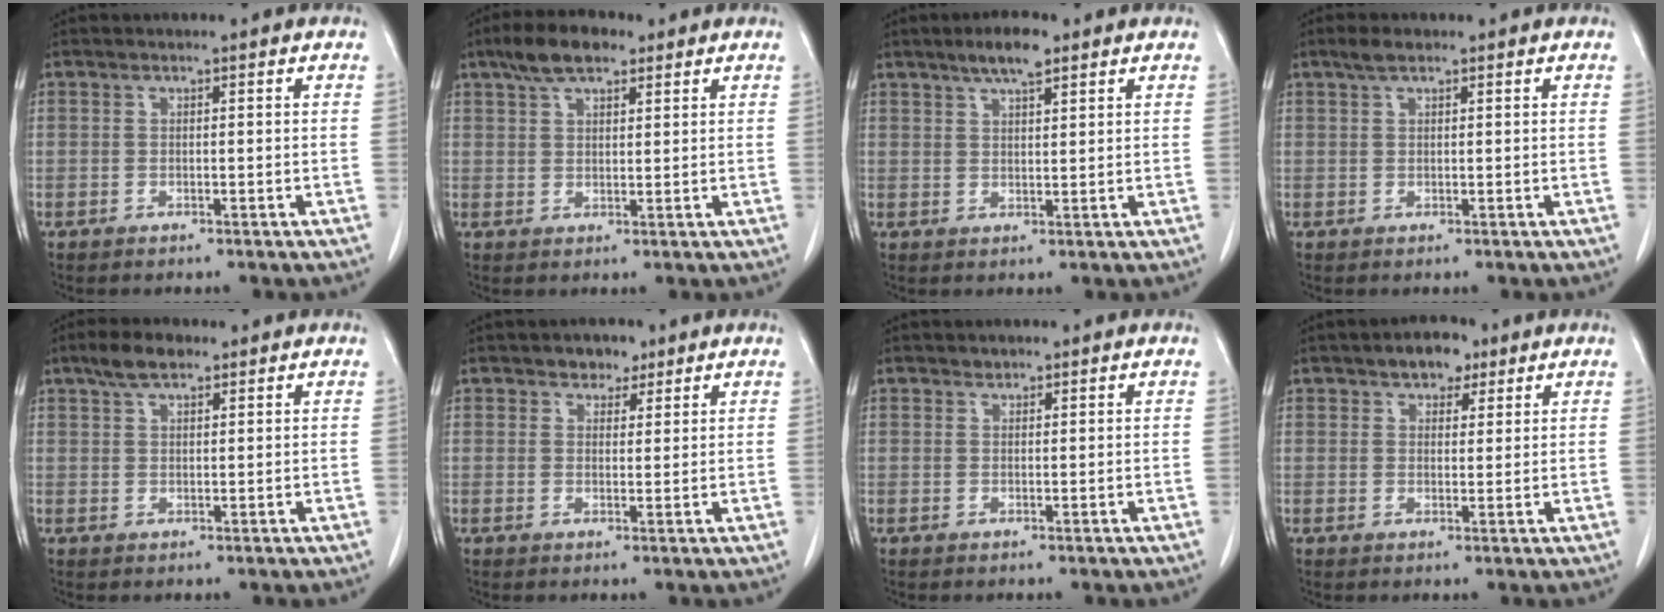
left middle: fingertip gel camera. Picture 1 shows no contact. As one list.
[{"total": 6.2, "force": [4.2, 2.5, 3.9], "torque": [-0.076, 0.017, 0.073]}, {"total": 4.8, "force": [3.4, 0.9, 3.3], "torque": [-0.062, 0.005, 0.056]}, {"total": 1.8, "force": [1.3, 0.6, 1.1], "torque": [-0.027, 0.008, 0.025]}, {"total": 4.0, "force": [2.8, 1.5, 2.4], "torque": [-0.053, 0.010, 0.052]}, {"total": 2.7, "force": [1.9, 1.7, 0.9], "torque": [-0.012, 0.002, 0.027]}, {"total": 0.7, "force": [0.6, 0.3, 0.0], "torque": [-0.001, -0.004, 0.007]}, {"total": 4.3, "force": [2.8, 2.4, 2.2], "torque": [-0.030, 0.010, 0.042]}]